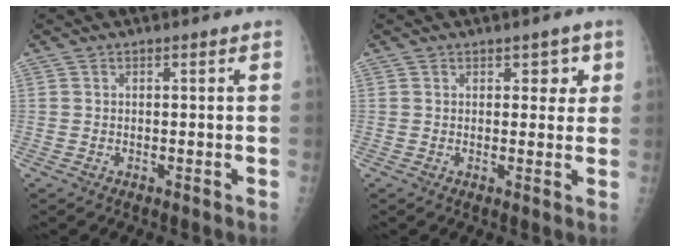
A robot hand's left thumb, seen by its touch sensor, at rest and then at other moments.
{"total": 3.2, "force": [1.4, 2.0, 2.0], "torque": [0.009, -0.002, 0.015]}